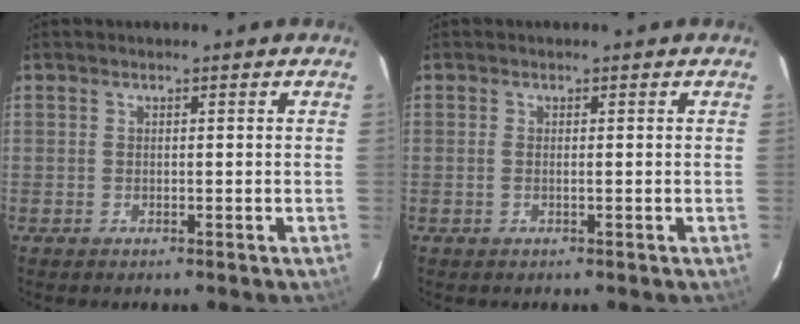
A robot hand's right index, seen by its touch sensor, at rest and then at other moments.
{"total": 0.7, "force": [-0.1, 0.0, 0.7], "torque": [-0.017, 0.000, -0.004]}